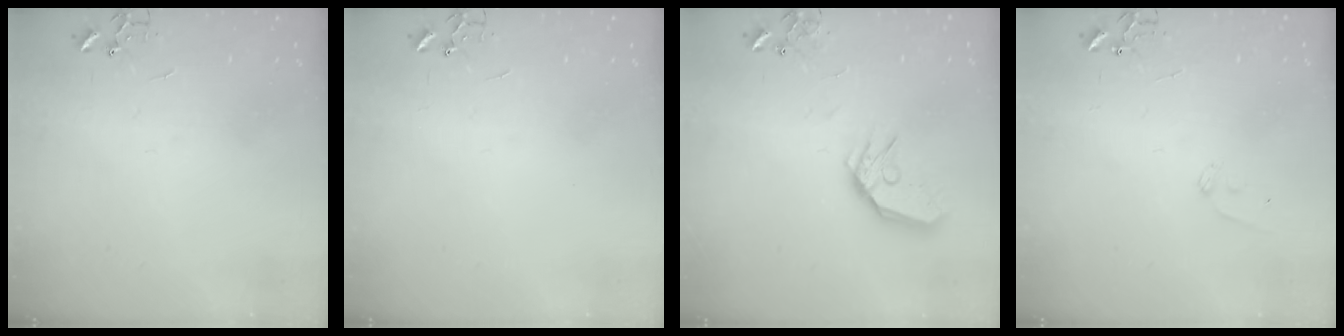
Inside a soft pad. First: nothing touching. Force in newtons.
{"total": 0.0}
{"total": 12.5, "press": 12.4, "slide": 0.9}
{"total": 7.1, "press": 7.0, "slide": 0.7}